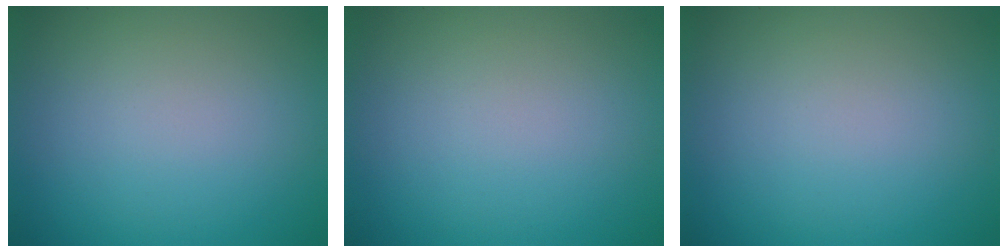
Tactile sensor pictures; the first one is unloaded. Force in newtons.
{"total": 0.0}
{"total": 0.0}